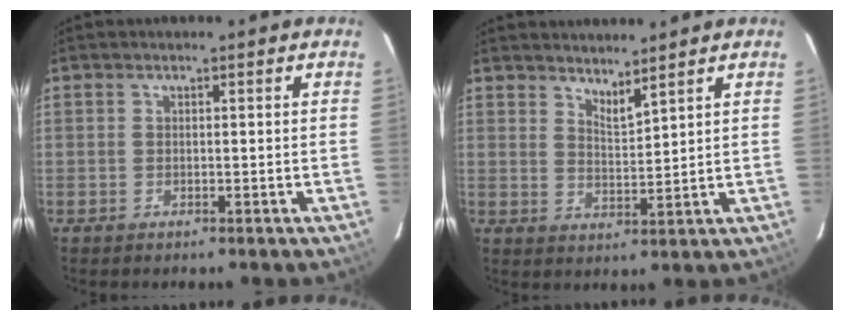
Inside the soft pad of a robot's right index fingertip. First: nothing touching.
{"total": 3.8, "force": [3.4, 0.2, 1.7], "torque": [-0.028, -0.007, 0.055]}